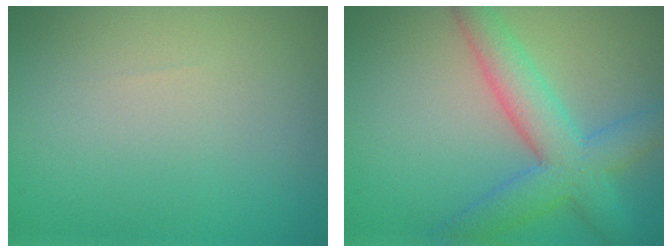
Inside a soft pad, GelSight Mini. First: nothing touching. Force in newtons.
{"total": 5.9, "press": 5.9, "slide": 0.2}